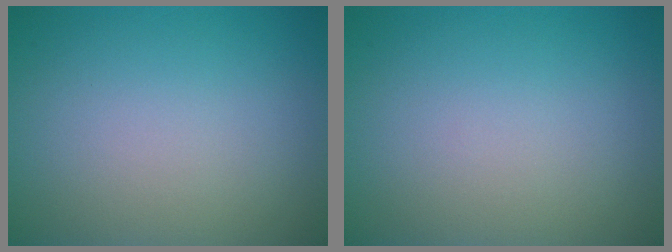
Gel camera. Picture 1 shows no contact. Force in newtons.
{"total": 0.0}